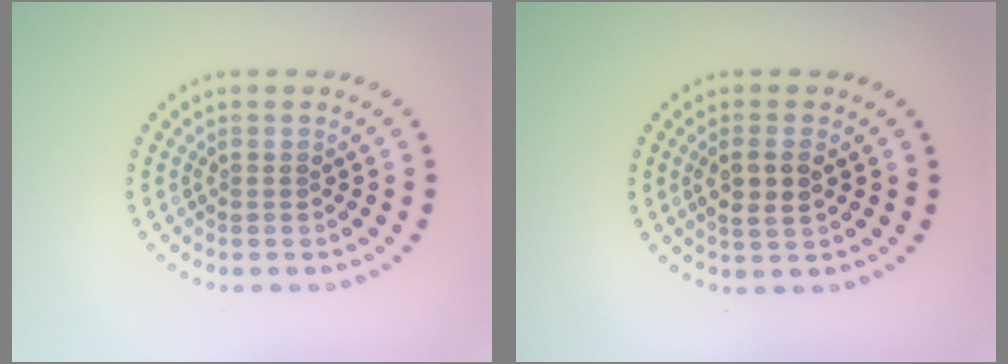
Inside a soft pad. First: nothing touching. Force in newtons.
{"total": 2.6, "press": 2.5, "slide": 0.9}